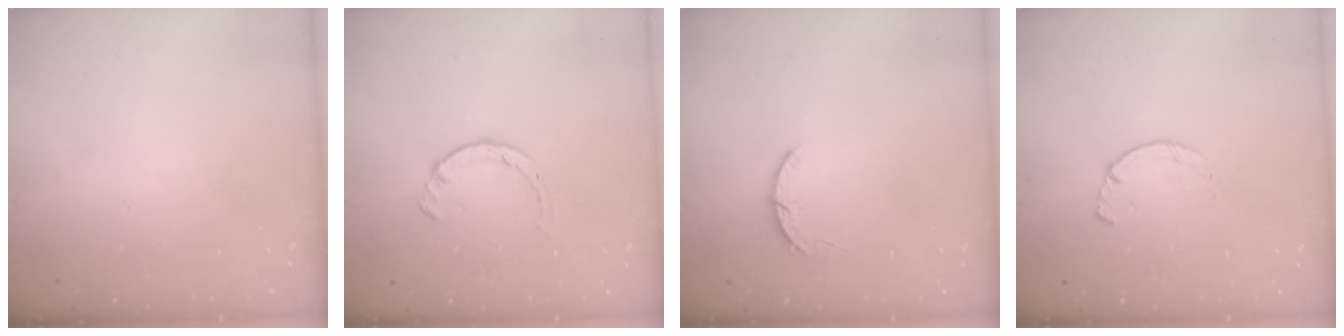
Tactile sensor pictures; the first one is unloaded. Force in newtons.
{"total": 1.4, "press": 1.4, "slide": 0.3}
{"total": 3.0, "press": 3.0, "slide": 0.5}
{"total": 1.4, "press": 1.4, "slide": 0.3}